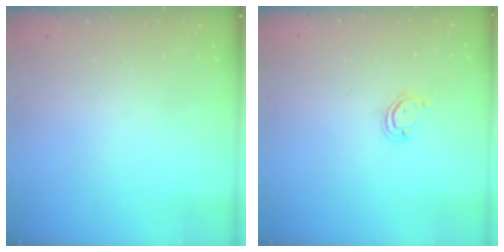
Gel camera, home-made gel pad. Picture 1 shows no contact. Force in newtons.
{"total": 3.6, "press": 3.6, "slide": 0.2}